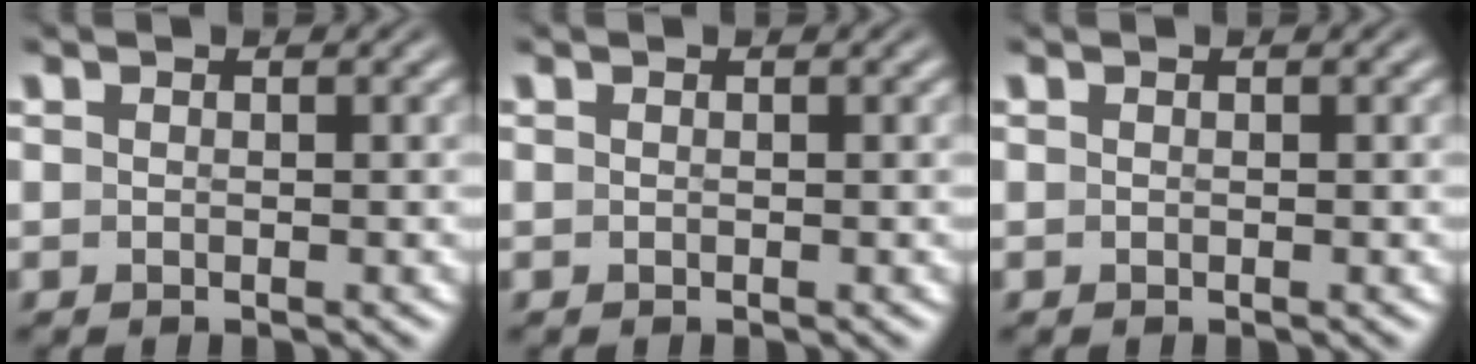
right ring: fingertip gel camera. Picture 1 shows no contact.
{"total": 0.0}
{"total": 0.0}